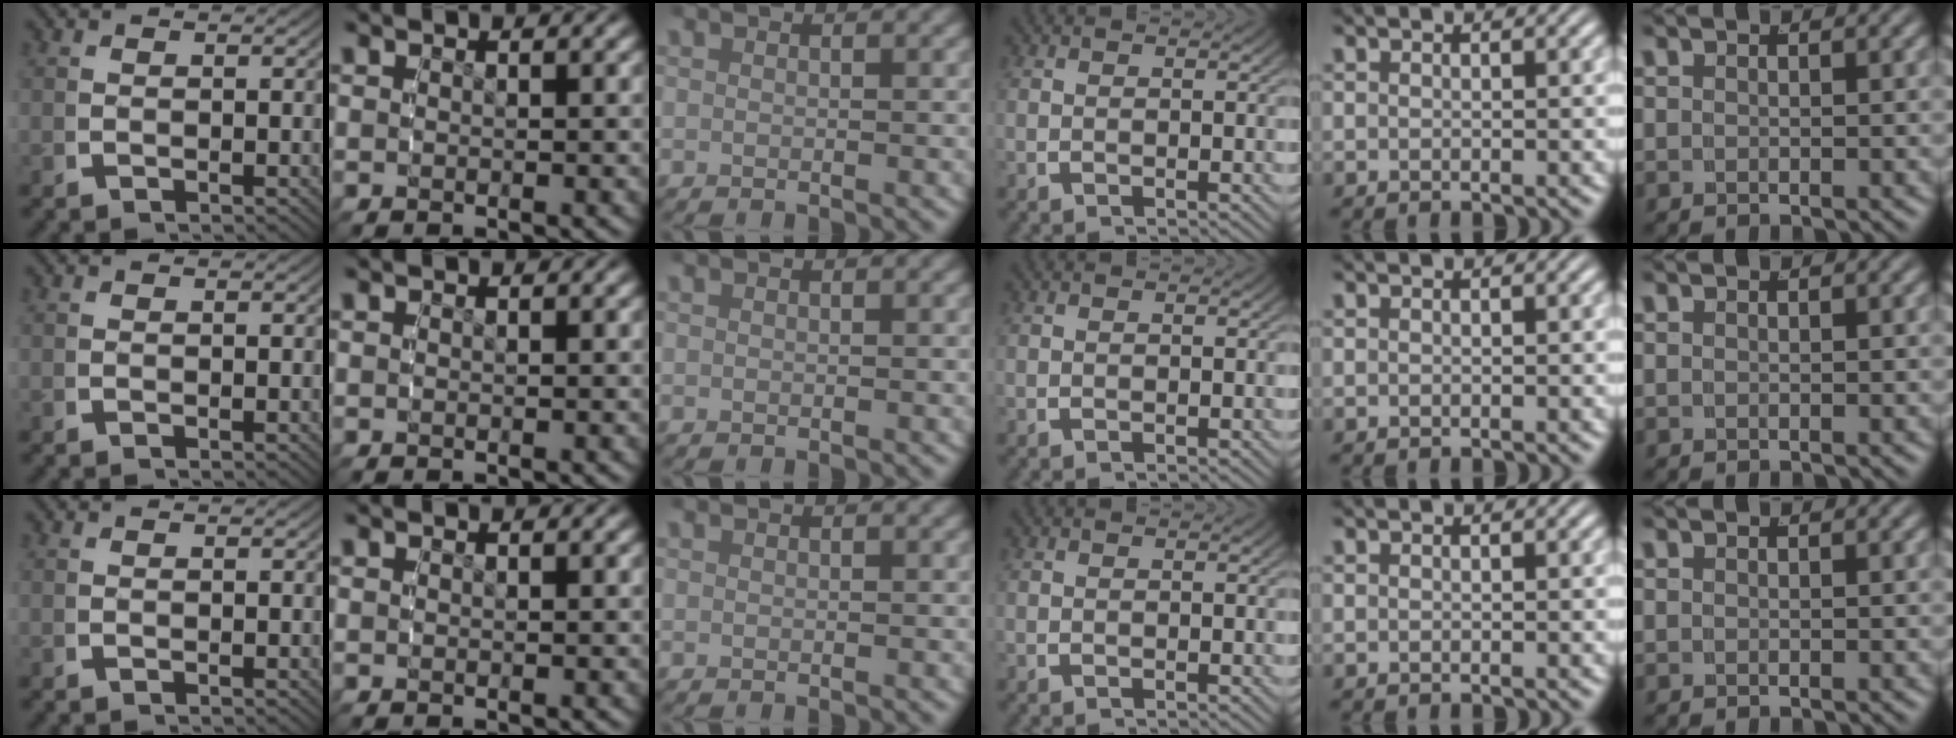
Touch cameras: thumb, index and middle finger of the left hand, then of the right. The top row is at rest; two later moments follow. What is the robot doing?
{"motion": "reach", "object": "jewelry box"}